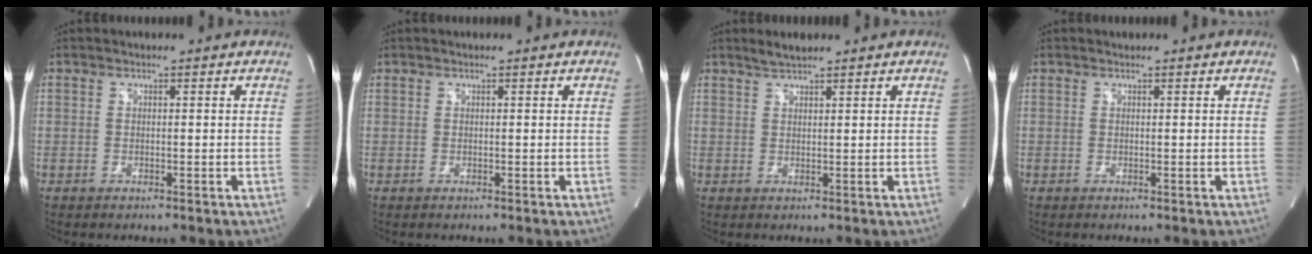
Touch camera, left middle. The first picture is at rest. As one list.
[{"total": 0.0}, {"total": 2.3, "force": [2.1, 0.2, 0.9], "torque": [-0.024, 0.006, 0.040]}, {"total": 0.0}]